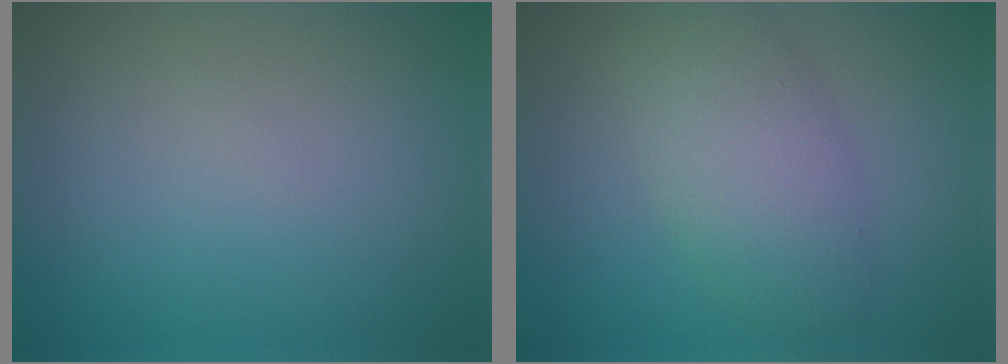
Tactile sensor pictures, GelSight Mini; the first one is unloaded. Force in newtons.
{"total": 5.0, "press": 5.0, "slide": 0.4}